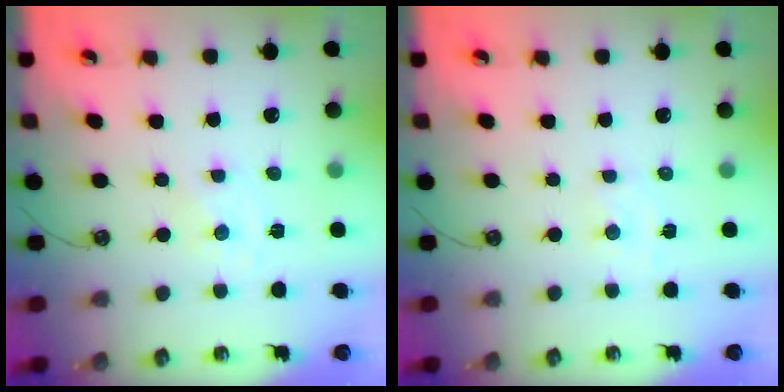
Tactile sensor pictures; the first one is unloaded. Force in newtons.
{"total": 2.0, "press": 1.9, "slide": 0.3}